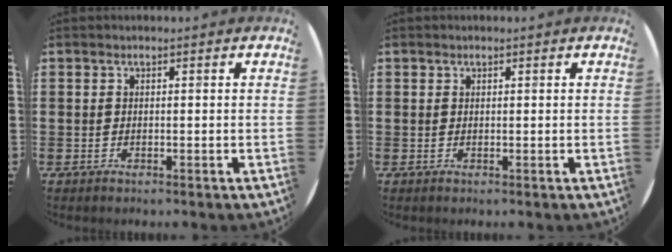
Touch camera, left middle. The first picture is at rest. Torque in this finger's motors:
{"motor_torque": [-0.16, -0.01, -0.03, -0.01]}